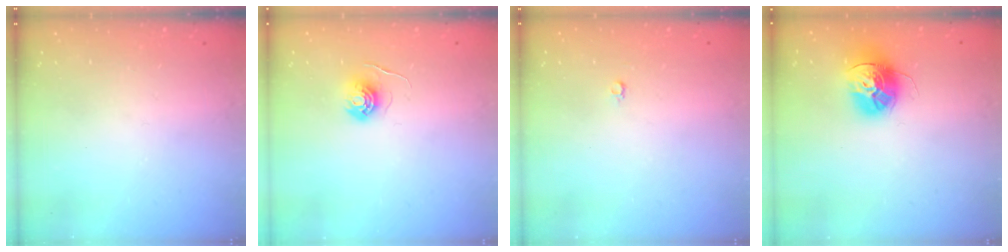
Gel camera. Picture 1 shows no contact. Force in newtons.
{"total": 5.8, "press": 5.8, "slide": 0.3}
{"total": 2.2, "press": 2.2, "slide": 0.2}
{"total": 14.6, "press": 14.5, "slide": 1.3}